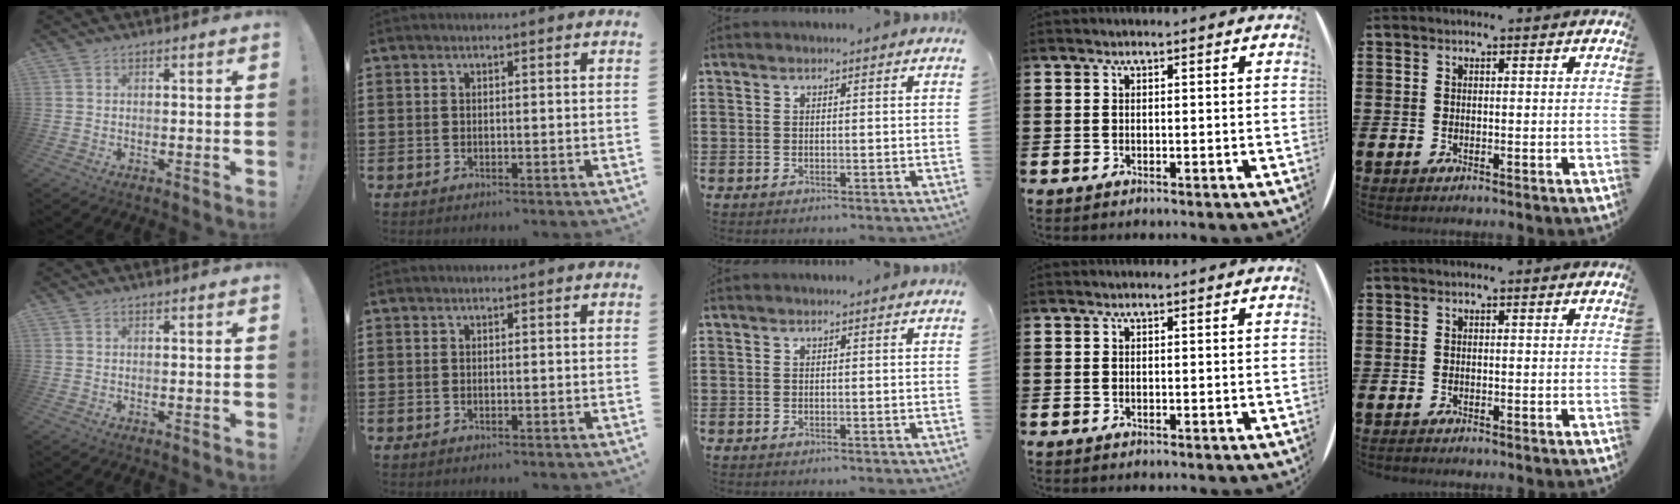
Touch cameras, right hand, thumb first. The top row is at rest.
{}